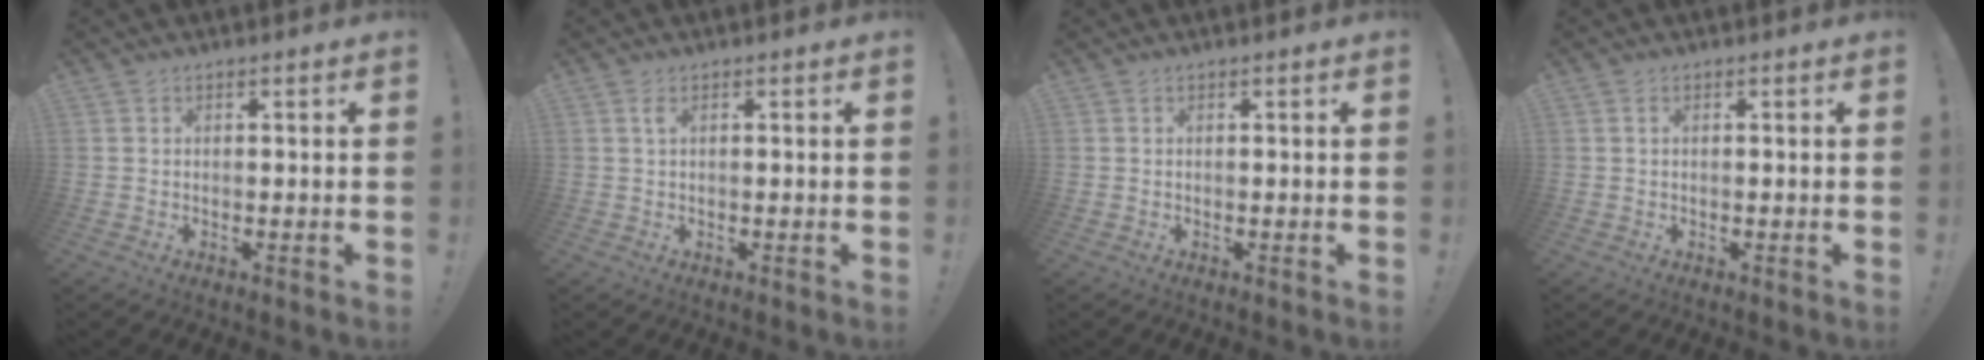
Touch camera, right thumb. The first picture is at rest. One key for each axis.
{"total": 1.5, "fx": 0.5, "fy": 0.2, "fz": 1.4, "tx": -0.022, "ty": -0.001, "tz": 0.006}
{"total": 0.0}
{"total": 0.6, "fx": 0.2, "fy": 0.1, "fz": 0.5, "tx": -0.011, "ty": 0.001, "tz": 0.003}